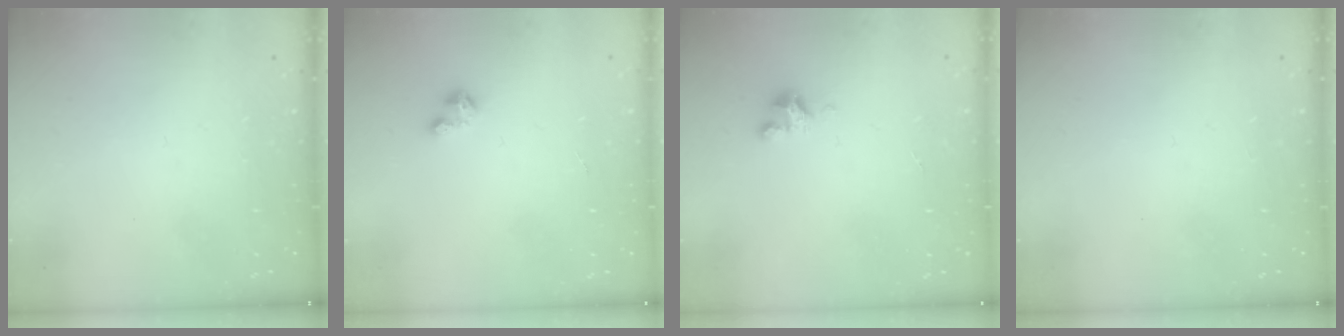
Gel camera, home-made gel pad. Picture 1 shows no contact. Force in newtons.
{"total": 2.1, "press": 2.0, "slide": 0.5}
{"total": 2.5, "press": 2.5, "slide": 0.2}
{"total": 0.0}